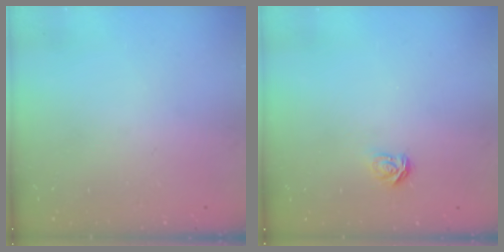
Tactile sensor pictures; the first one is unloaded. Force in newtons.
{"total": 3.3, "press": 3.3, "slide": 0.4}